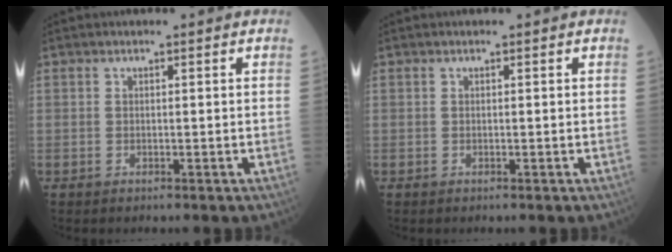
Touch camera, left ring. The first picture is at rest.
{"total": 0.0}